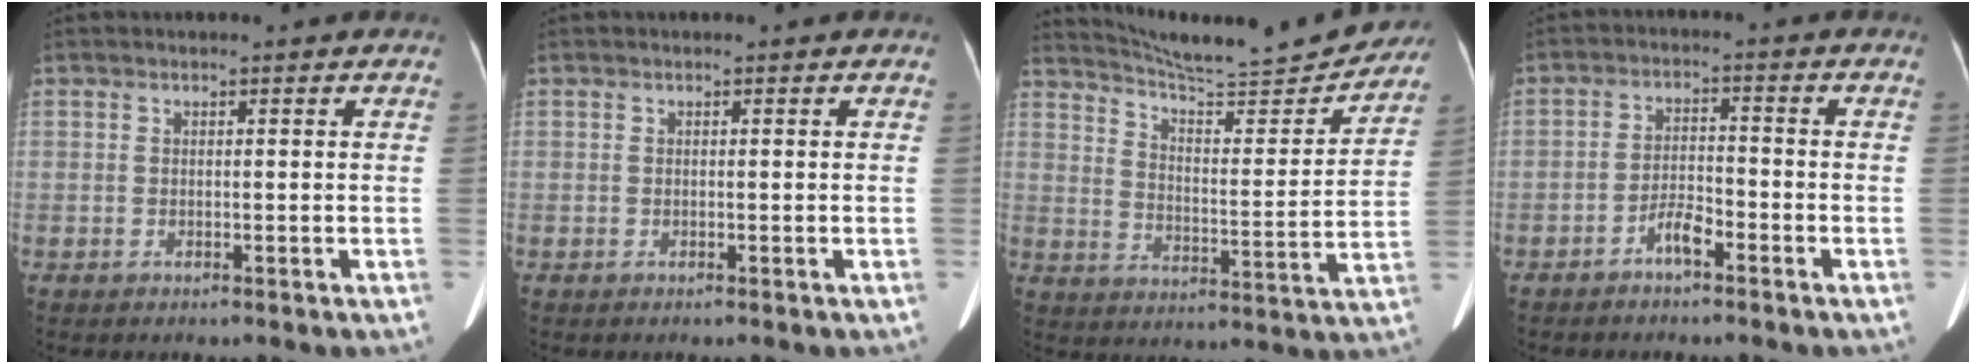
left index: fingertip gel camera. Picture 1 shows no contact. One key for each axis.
{"total": 0.0}
{"total": 19.8, "fx": 18.8, "fy": 1.0, "fz": 6.0, "tx": -0.097, "ty": -0.042, "tz": 0.261}
{"total": 3.4, "fx": -2.4, "fy": 0.8, "fz": 2.3, "tx": -0.043, "ty": 0.007, "tz": -0.047}